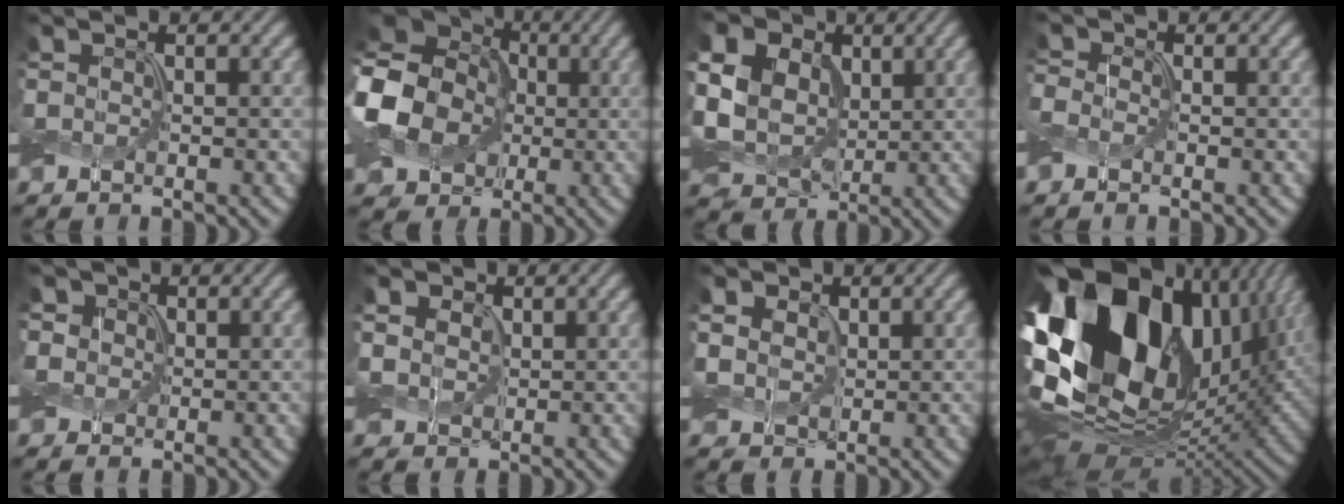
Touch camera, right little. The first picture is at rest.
{"total": 14.9, "force": [-1.3, 12.9, 7.3], "torque": [-0.197, 0.002, -0.062]}
{"total": 14.5, "force": [3.5, 11.7, 7.9], "torque": [-0.201, 0.027, 0.060]}
{"total": 1.4, "force": [-0.8, 1.0, 0.5], "torque": [-0.011, 0.005, -0.021]}
{"total": 2.8, "force": [1.2, 2.4, 0.9], "torque": [-0.043, 0.003, 0.023]}
{"total": 2.9, "force": [0.6, 2.3, 1.5], "torque": [-0.040, 0.009, -0.001]}
{"total": 3.8, "force": [0.9, 3.0, 2.1], "torque": [-0.062, 0.012, 0.007]}
{"total": 20.2, "force": [3.9, 13.5, 14.5], "torque": [-0.291, 0.017, 0.068]}